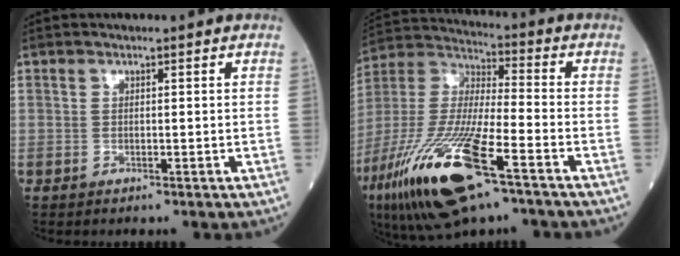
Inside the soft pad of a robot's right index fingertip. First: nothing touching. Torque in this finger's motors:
{"motor_torque": [1.94, -0.20, 1.05, 0.21]}